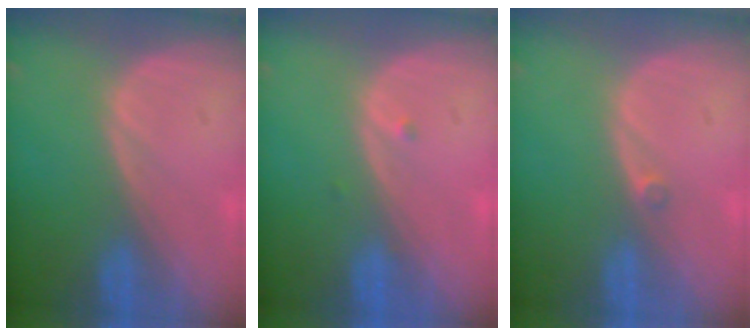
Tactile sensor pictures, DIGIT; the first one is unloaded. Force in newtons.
{"total": 0.6, "press": 0.5, "slide": 0.3}
{"total": 0.8, "press": 0.6, "slide": 0.4}